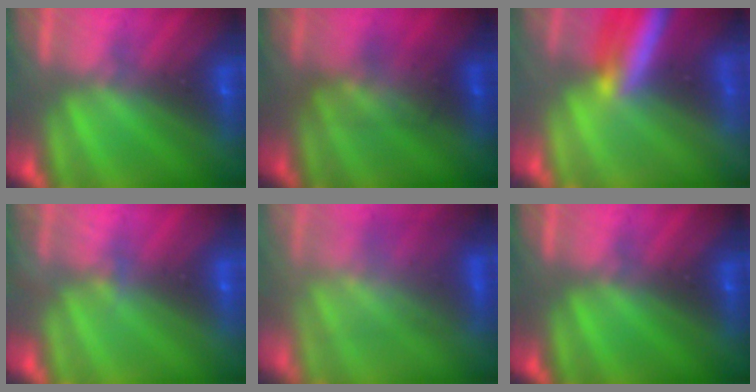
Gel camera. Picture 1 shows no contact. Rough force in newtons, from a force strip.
{"total": 2.3}
{"total": 7.1}
{"total": 2.2}
{"total": 4.3}
{"total": 0.0}